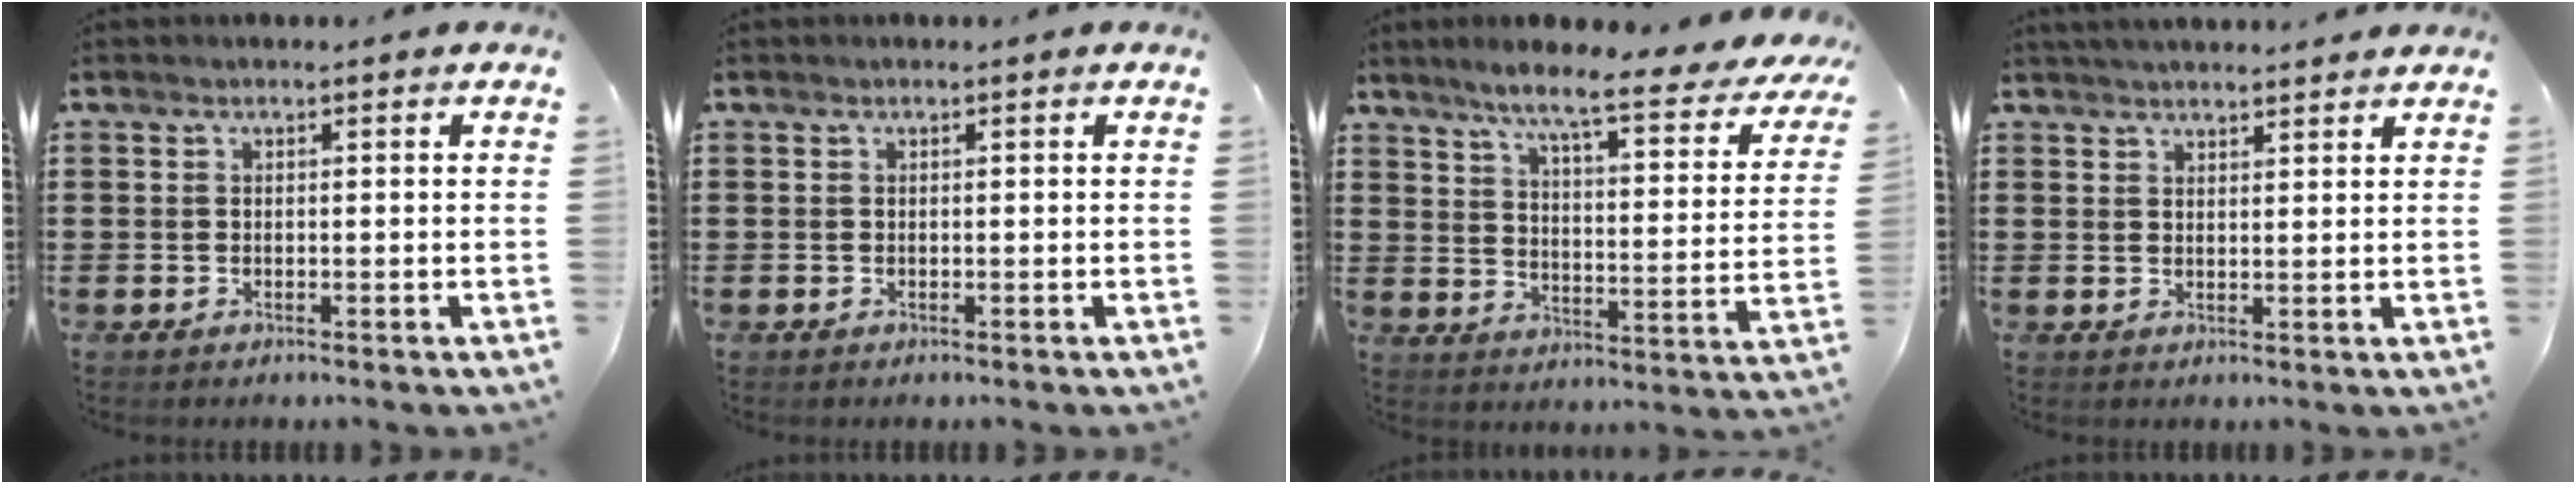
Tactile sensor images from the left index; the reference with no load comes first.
{"total": 0.0}
{"total": 8.9, "force": [7.1, 0.1, 5.4], "torque": [-0.114, -0.049, 0.109]}
{"total": 2.4, "force": [2.4, 0.0, 0.1], "torque": [-0.008, -0.003, 0.046]}